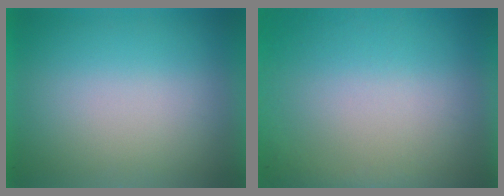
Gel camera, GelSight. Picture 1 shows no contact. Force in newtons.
{"total": 6.9}